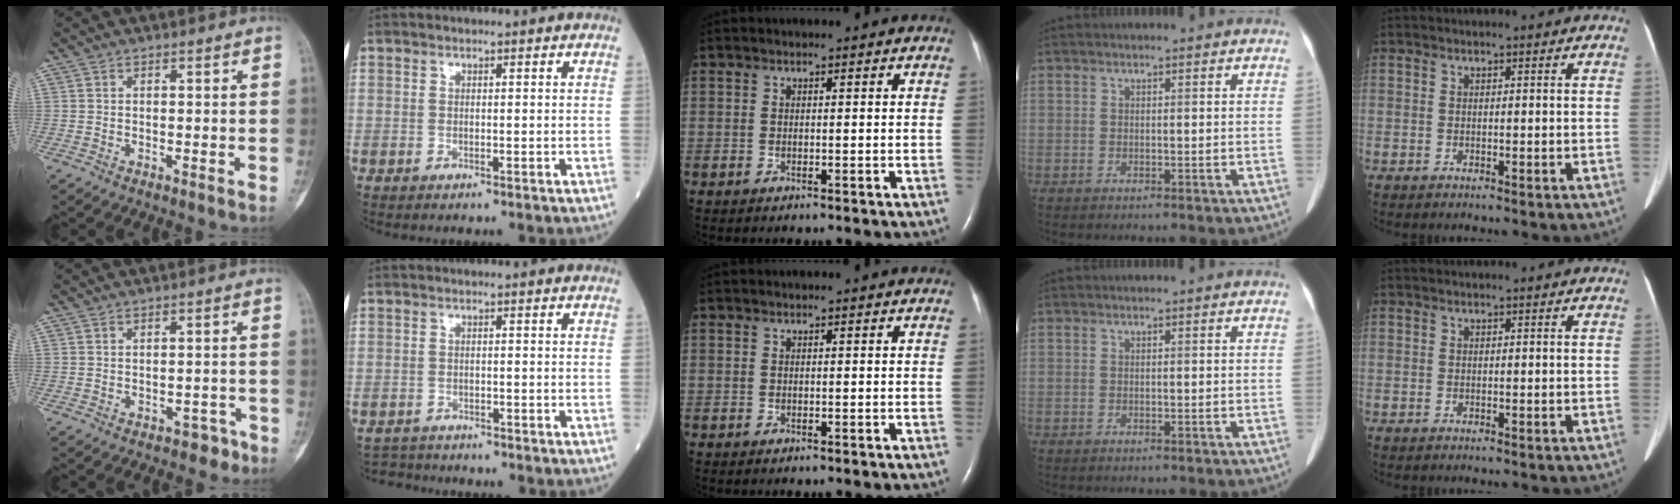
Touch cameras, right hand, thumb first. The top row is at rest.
{"thumb": {"total": 2.7, "force": [-1.9, 1.7, 0.8], "torque": [0.002, 0.021, -0.019]}, "index": {"total": 2.6, "force": [-2.5, 0.5, -0.8], "torque": [0.014, -0.009, -0.043]}}